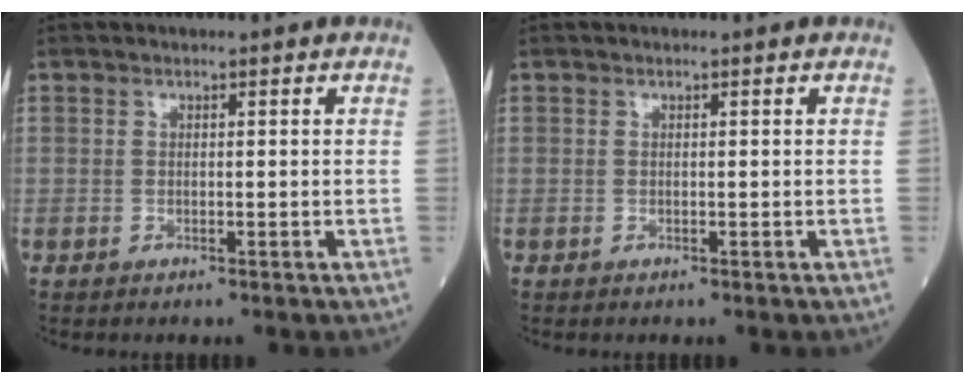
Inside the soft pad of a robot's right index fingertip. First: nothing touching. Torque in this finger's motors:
{"motor_torque": [0.00, 0.00, 0.00, -0.01]}